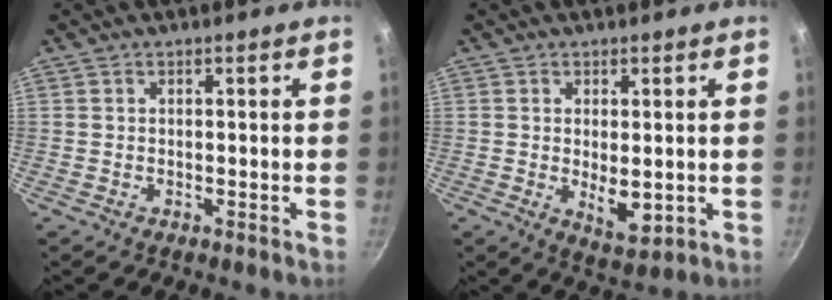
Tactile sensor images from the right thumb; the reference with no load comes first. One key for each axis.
{"total": 5.9, "fx": -0.2, "fy": 2.6, "fz": 5.3, "tx": -0.078, "ty": -0.015, "tz": 0.007}